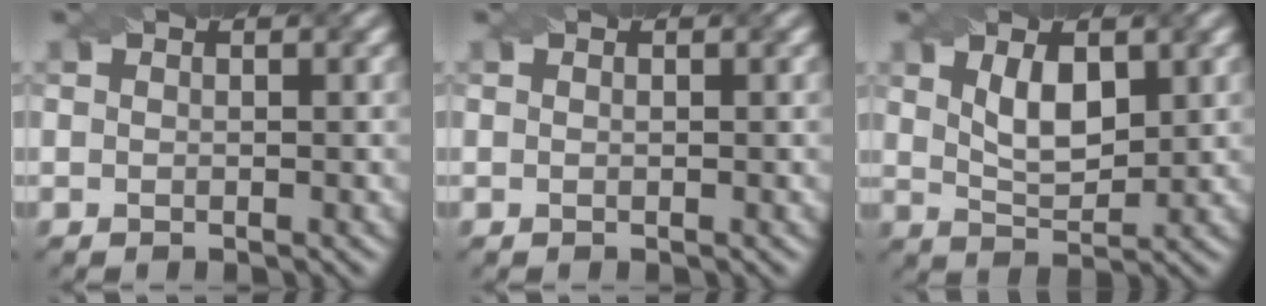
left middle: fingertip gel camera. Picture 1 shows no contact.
{"total": 0.0}
{"total": 3.9, "force": [1.6, 1.8, 3.0], "torque": [-0.061, -0.002, 0.032]}